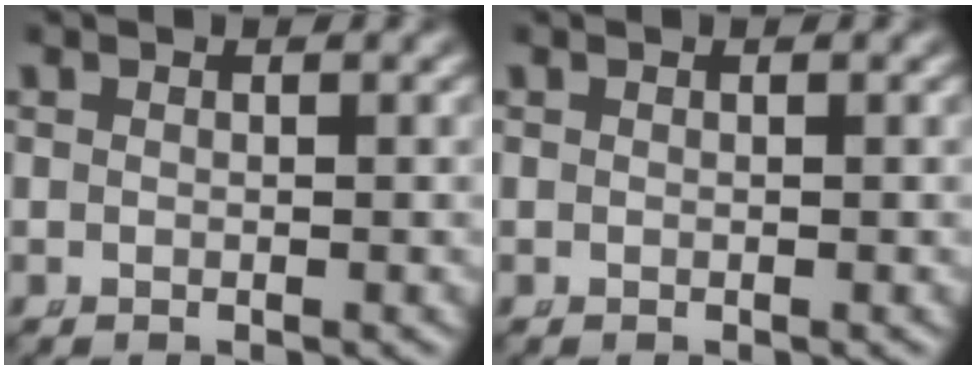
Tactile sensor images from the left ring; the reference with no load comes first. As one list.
[{"total": 0.0}]